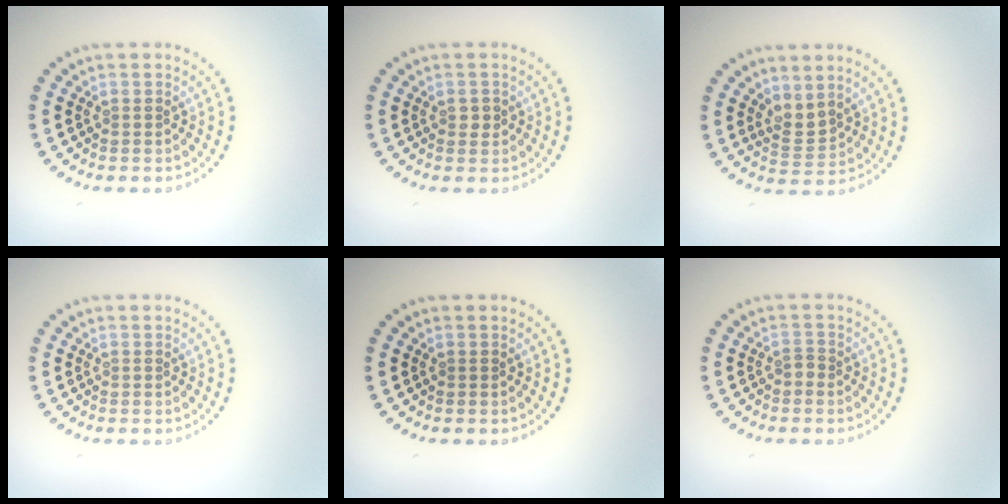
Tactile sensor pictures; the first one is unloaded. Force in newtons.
{"total": 1.0, "press": 1.0, "slide": 0.1}
{"total": 2.0, "press": 1.4, "slide": 1.4}
{"total": 0.0}
{"total": 0.0}
{"total": 0.9, "press": 0.6, "slide": 0.6}